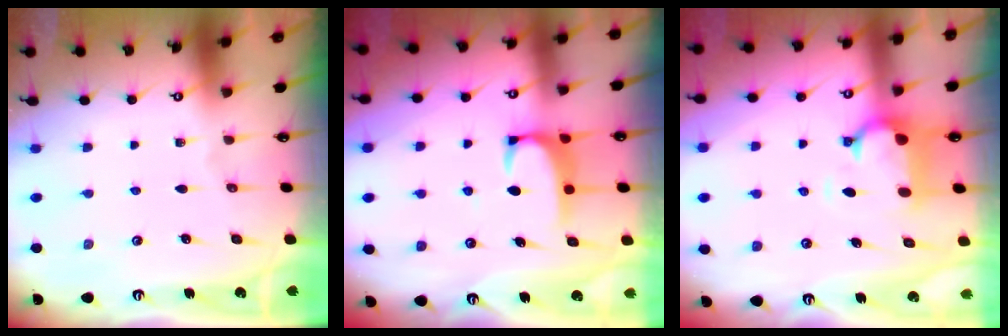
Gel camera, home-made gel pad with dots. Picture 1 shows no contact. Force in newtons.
{"total": 2.0, "press": 1.9, "slide": 0.3}
{"total": 1.4, "press": 0.7, "slide": 1.2}